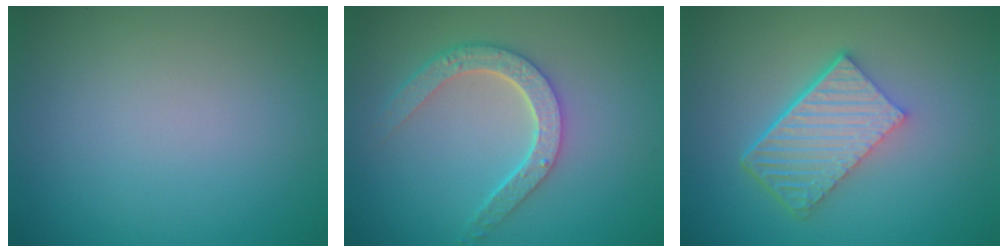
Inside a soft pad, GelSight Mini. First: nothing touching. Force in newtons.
{"total": 4.5, "press": 3.5, "slide": 2.9}
{"total": 6.1, "press": 4.2, "slide": 4.4}